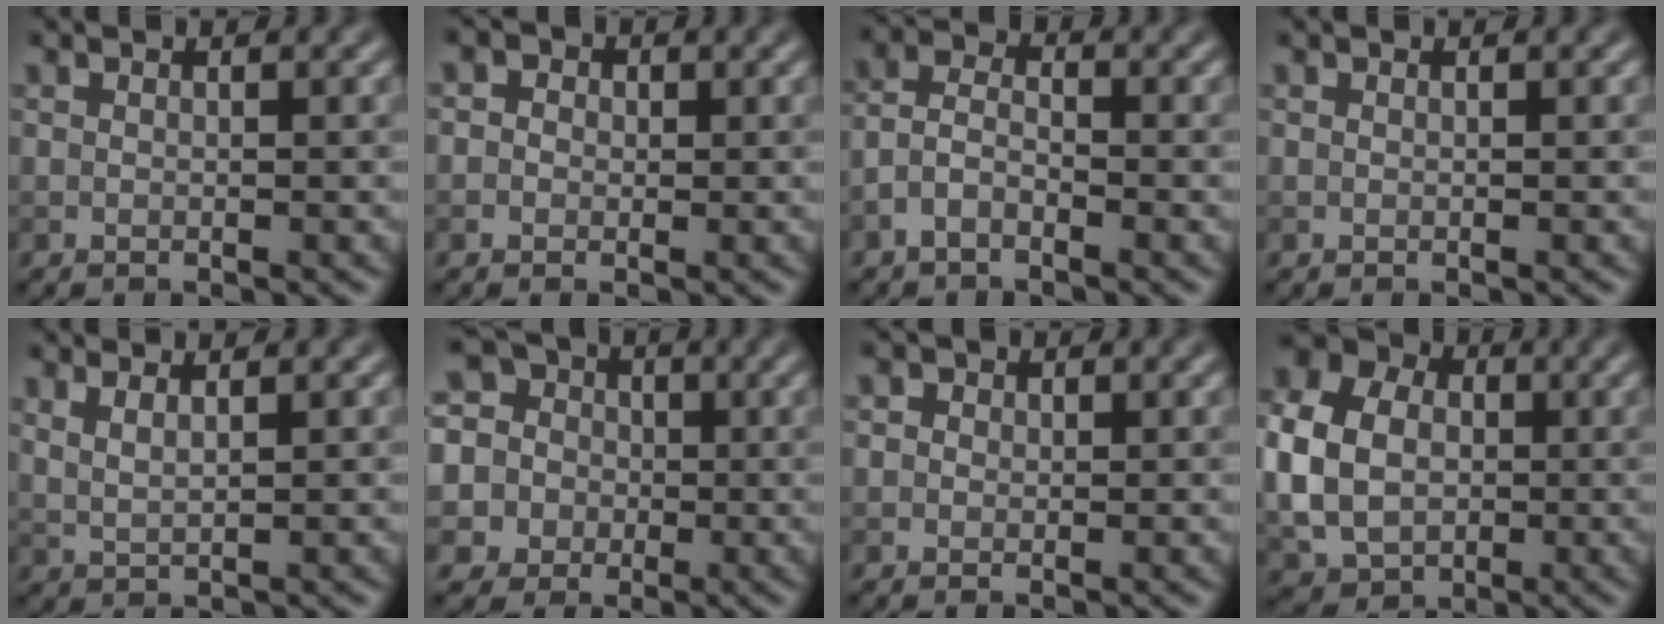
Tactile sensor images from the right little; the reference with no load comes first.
{"total": 3.1, "force": [1.2, 2.5, 1.4], "torque": [-0.004, 0.015, -0.018]}
{"total": 2.5, "force": [-1.5, 1.2, 1.5], "torque": [-0.032, 0.008, -0.040]}
{"total": 0.0}
{"total": 1.8, "force": [1.2, 0.6, 1.2], "torque": [-0.022, -0.002, 0.022]}
{"total": 8.9, "force": [1.8, 7.8, 3.8], "torque": [-0.092, 0.030, -0.015]}
{"total": 1.6, "force": [0.7, 1.3, 0.6], "torque": [-0.003, 0.007, -0.008]}
{"total": 10.6, "force": [-0.1, 8.7, 6.0], "torque": [-0.125, 0.002, -0.018]}